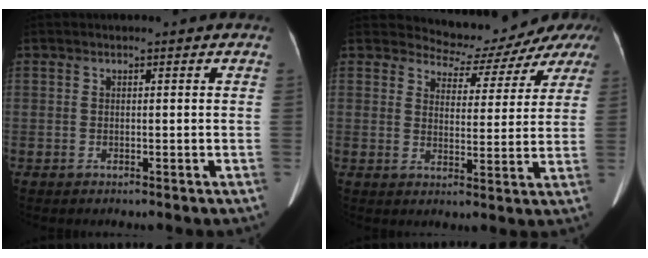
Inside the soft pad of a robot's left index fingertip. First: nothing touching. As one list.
[{"total": 8.1, "force": [7.7, 2.5, 0.2], "torque": [0.000, -0.002, 0.094]}]